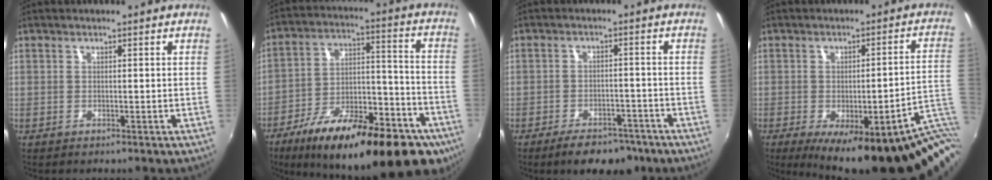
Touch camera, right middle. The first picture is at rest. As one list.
[{"total": 29.9, "force": [-18.4, 11.0, 20.8], "torque": [-0.314, -0.015, -0.261]}, {"total": 9.1, "force": [-6.8, 4.2, 4.3], "torque": [-0.095, 0.001, -0.093]}, {"total": 21.6, "force": [-11.6, 5.3, 17.5], "torque": [-0.200, -0.030, -0.133]}]